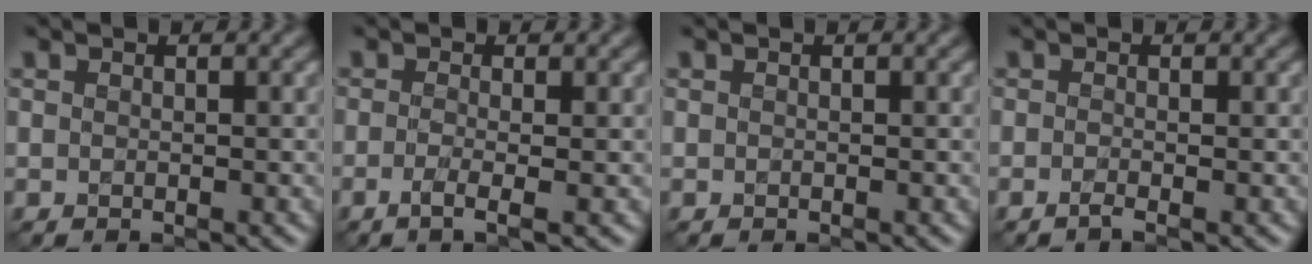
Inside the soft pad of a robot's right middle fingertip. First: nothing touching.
{"total": 2.2, "force": [-0.7, 0.7, 2.0], "torque": [-0.034, -0.008, -0.018]}
{"total": 0.0}
{"total": 1.0, "force": [-0.6, 0.1, 0.8], "torque": [-0.015, -0.008, -0.014]}